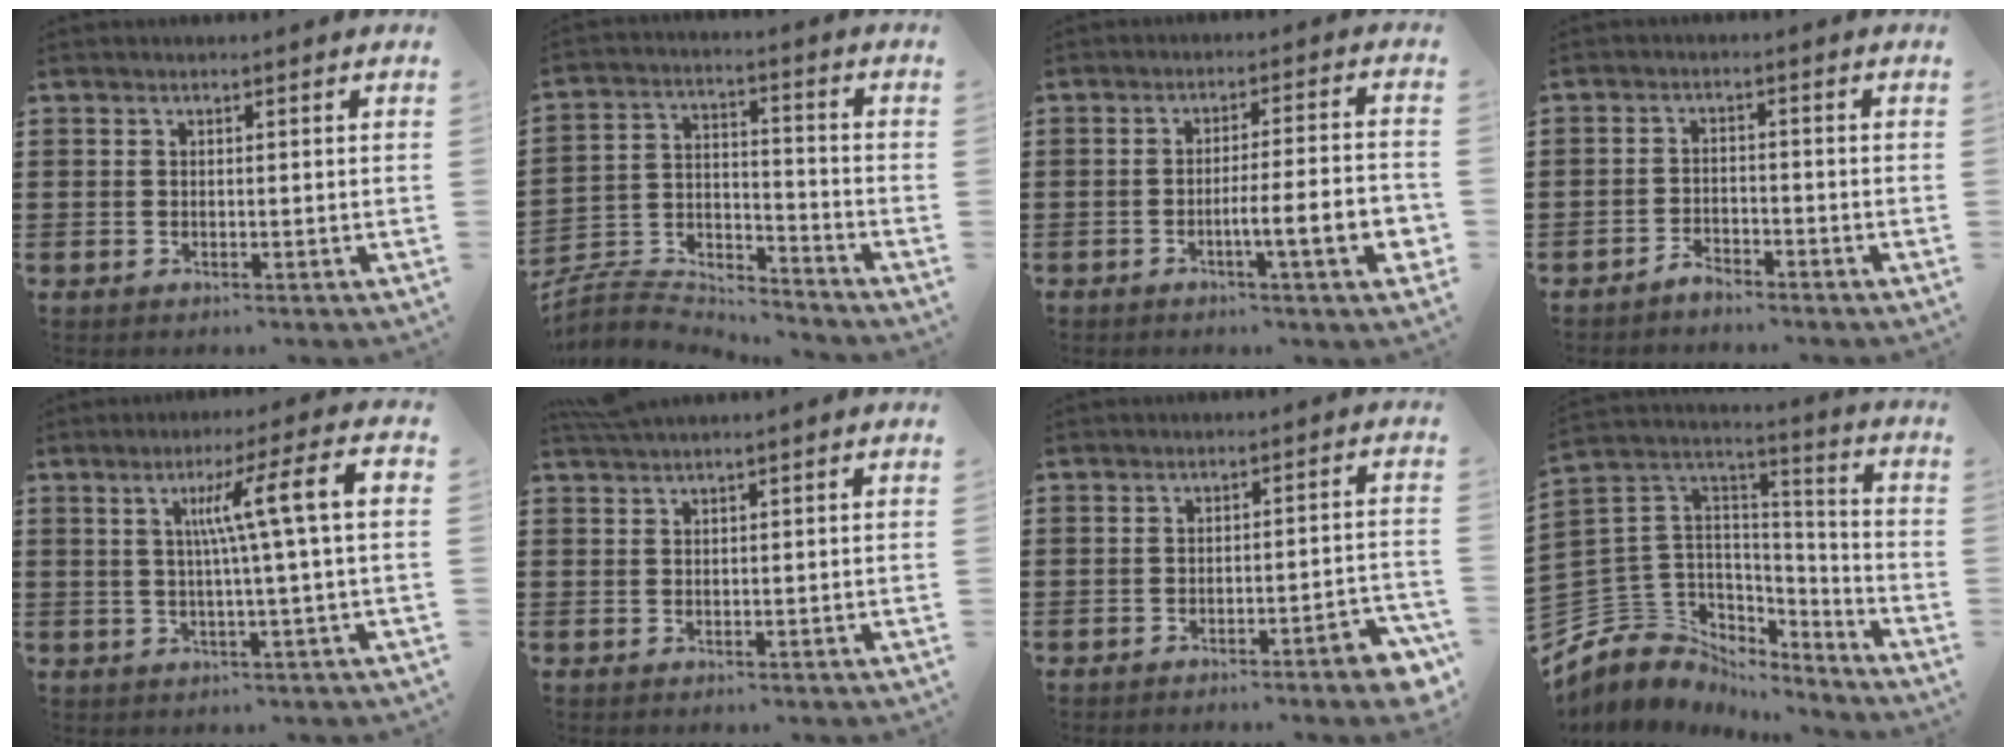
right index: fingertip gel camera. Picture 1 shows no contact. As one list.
[{"total": 4.9, "force": [-4.6, 1.4, 0.5], "torque": [-0.025, 0.000, -0.098]}, {"total": 7.5, "force": [-2.7, 0.6, 7.0], "torque": [-0.120, -0.010, -0.050]}, {"total": 2.2, "force": [-2.1, 0.6, 0.3], "torque": [-0.012, 0.002, -0.043]}, {"total": 9.5, "force": [1.5, -0.5, 9.4], "torque": [-0.176, 0.004, 0.014]}, {"total": 1.1, "force": [1.1, 0.0, 0.2], "torque": [-0.007, -0.001, 0.022]}, {"total": 3.9, "force": [-3.0, 0.1, 2.5], "torque": [-0.040, -0.008, -0.054]}, {"total": 7.3, "force": [-3.0, 6.6, 0.4], "torque": [-0.059, -0.023, -0.056]}]